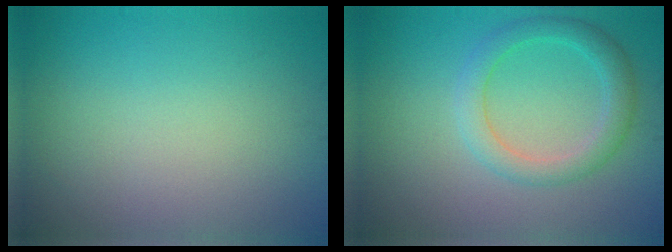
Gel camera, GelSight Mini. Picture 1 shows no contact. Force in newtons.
{"total": 3.2, "press": 3.2, "slide": 0.1}